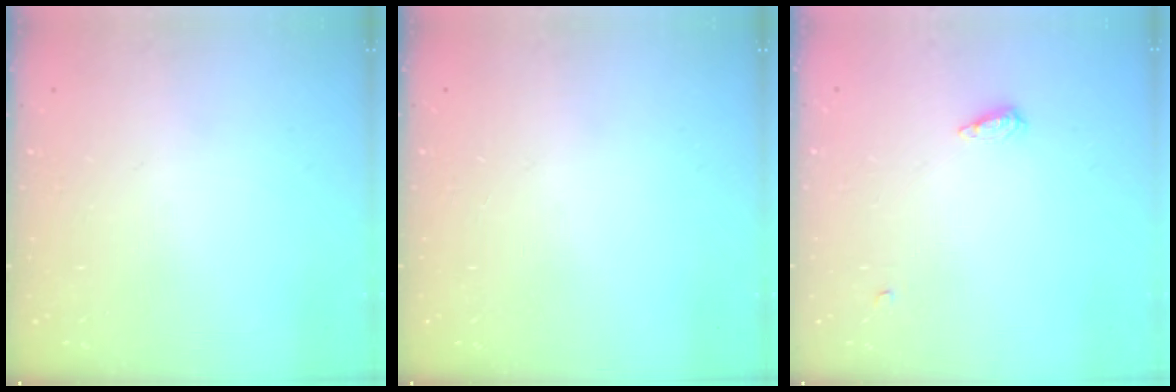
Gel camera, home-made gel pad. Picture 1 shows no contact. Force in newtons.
{"total": 0.0}
{"total": 5.5, "press": 5.4, "slide": 1.0}